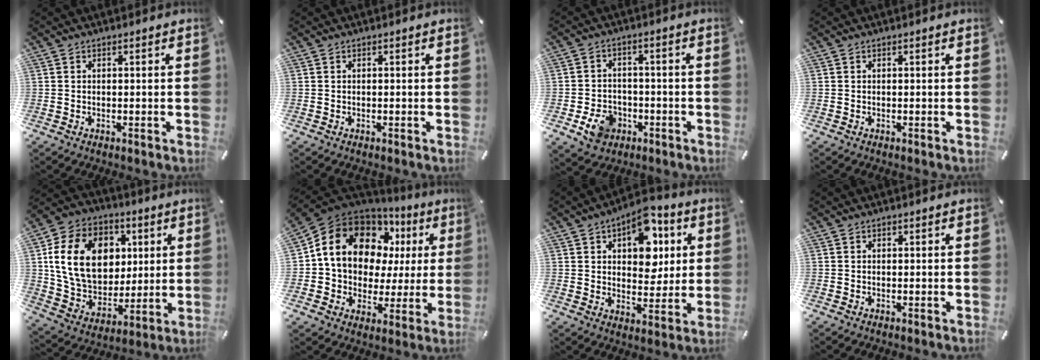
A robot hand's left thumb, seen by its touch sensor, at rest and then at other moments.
{"total": 0.0}
{"total": 7.8, "force": [-3.1, 6.3, 3.4], "torque": [-0.072, 0.017, -0.056]}
{"total": 0.0}
{"total": 19.2, "force": [4.7, 15.1, 10.8], "torque": [-0.211, -0.005, 0.092]}
{"total": 16.6, "force": [6.6, 12.6, 8.6], "torque": [-0.164, -0.032, 0.120]}
{"total": 12.5, "force": [5.4, 8.0, 8.0], "torque": [-0.107, -0.018, 0.092]}
{"total": 0.0}